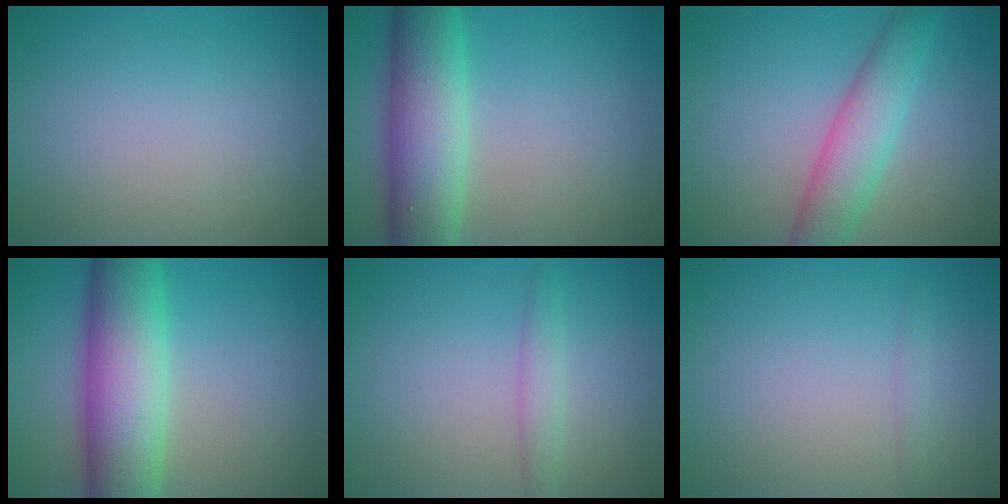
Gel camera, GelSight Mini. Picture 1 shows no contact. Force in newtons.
{"total": 8.5, "press": 8.5, "slide": 0.5}
{"total": 4.9, "press": 4.9, "slide": 0.0}
{"total": 10.2, "press": 10.2, "slide": 0.3}
{"total": 1.7, "press": 1.6, "slide": 0.2}
{"total": 0.6, "press": 0.6, "slide": 0.0}